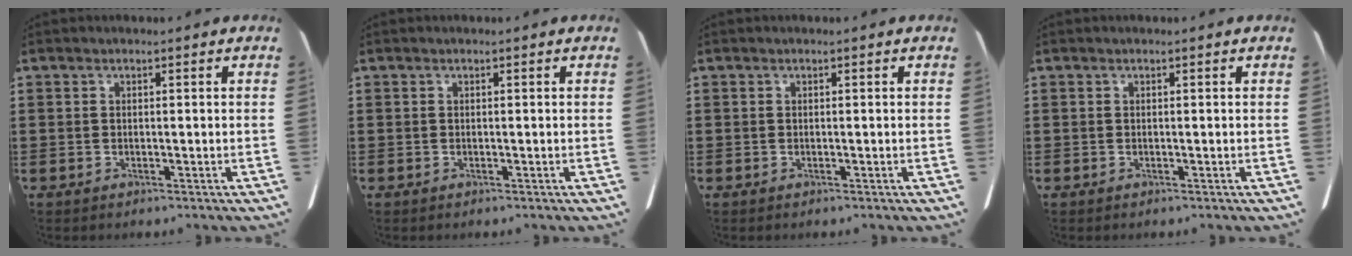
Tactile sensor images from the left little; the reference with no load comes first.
{"total": 0.0}
{"total": 0.0}
{"total": 0.0}